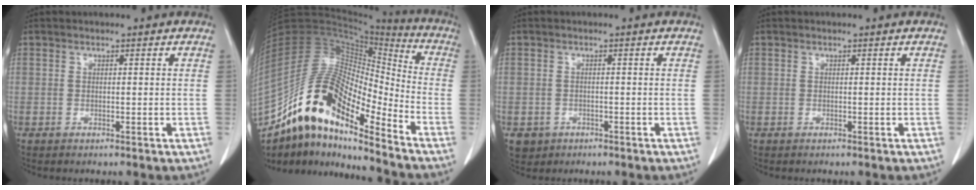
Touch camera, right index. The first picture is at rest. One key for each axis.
{"total": 18.9, "fx": -13.5, "fy": 4.7, "fz": 12.4, "tx": -0.239, "ty": 0.032, "tz": -0.241}
{"total": 2.9, "fx": -1.2, "fy": 2.6, "fz": 0.4, "tx": -0.004, "ty": 0.006, "tz": -0.013}
{"total": 0.0}